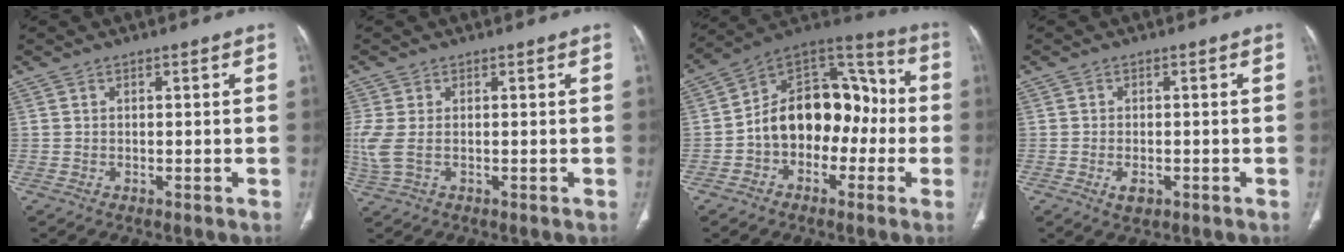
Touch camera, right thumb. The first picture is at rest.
{"total": 5.0, "force": [-0.2, 2.5, 4.3], "torque": [-0.136, 0.000, 0.002]}
{"total": 17.4, "force": [-2.6, 12.1, 12.2], "torque": [-0.146, 0.059, -0.051]}
{"total": 2.6, "force": [-1.0, 1.4, 1.9], "torque": [-0.031, 0.002, -0.013]}